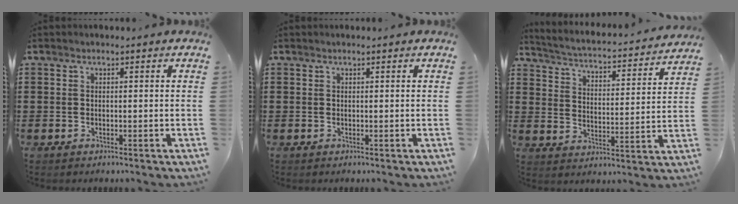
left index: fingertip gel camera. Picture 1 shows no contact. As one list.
[{"total": 0.0}, {"total": 2.4, "force": [2.4, -0.2, 0.6], "torque": [-0.031, -0.032, 0.029]}]